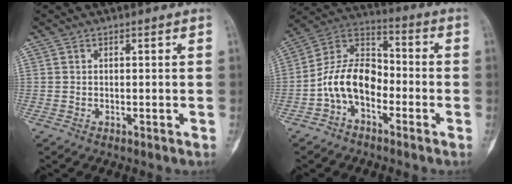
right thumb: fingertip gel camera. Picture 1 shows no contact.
{"total": 11.6, "force": [-4.0, 7.5, 7.9], "torque": [-0.128, 0.058, -0.088]}